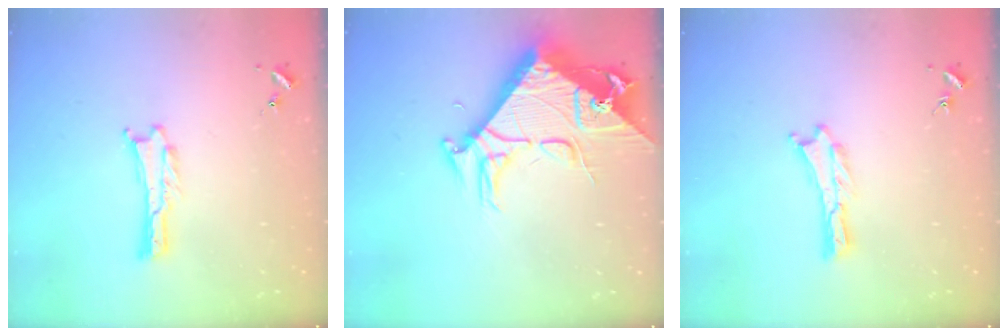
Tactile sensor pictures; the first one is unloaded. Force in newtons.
{"total": 9.8, "press": 9.8, "slide": 1.1}
{"total": 0.0}